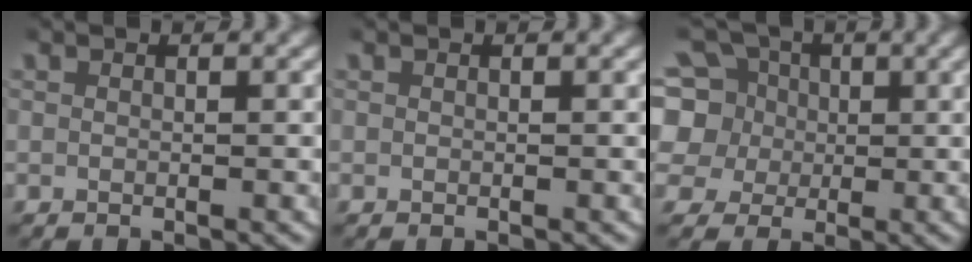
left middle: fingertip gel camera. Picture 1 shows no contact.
{"total": 0.0}
{"total": 10.8, "force": [1.5, 9.8, 4.3], "torque": [-0.112, -0.021, 0.020]}